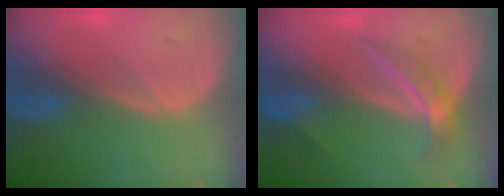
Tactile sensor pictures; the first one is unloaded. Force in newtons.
{"total": 4.6, "press": 4.0, "slide": 2.3}